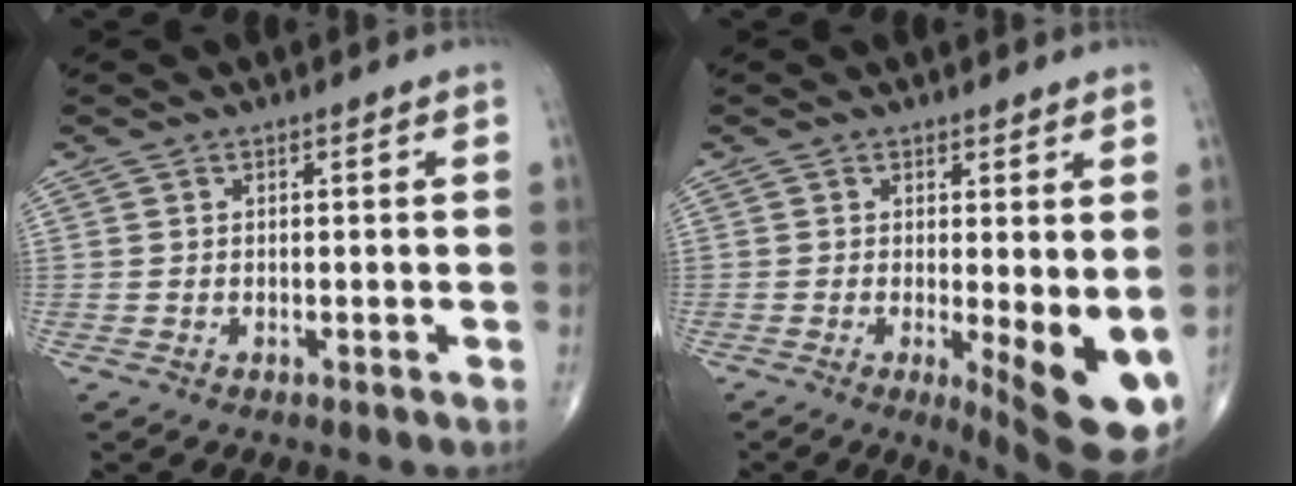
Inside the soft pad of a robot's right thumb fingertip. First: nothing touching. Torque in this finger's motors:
{"motor_torque": [0.13, 0.87, 0.28, 0.03, 0.27]}